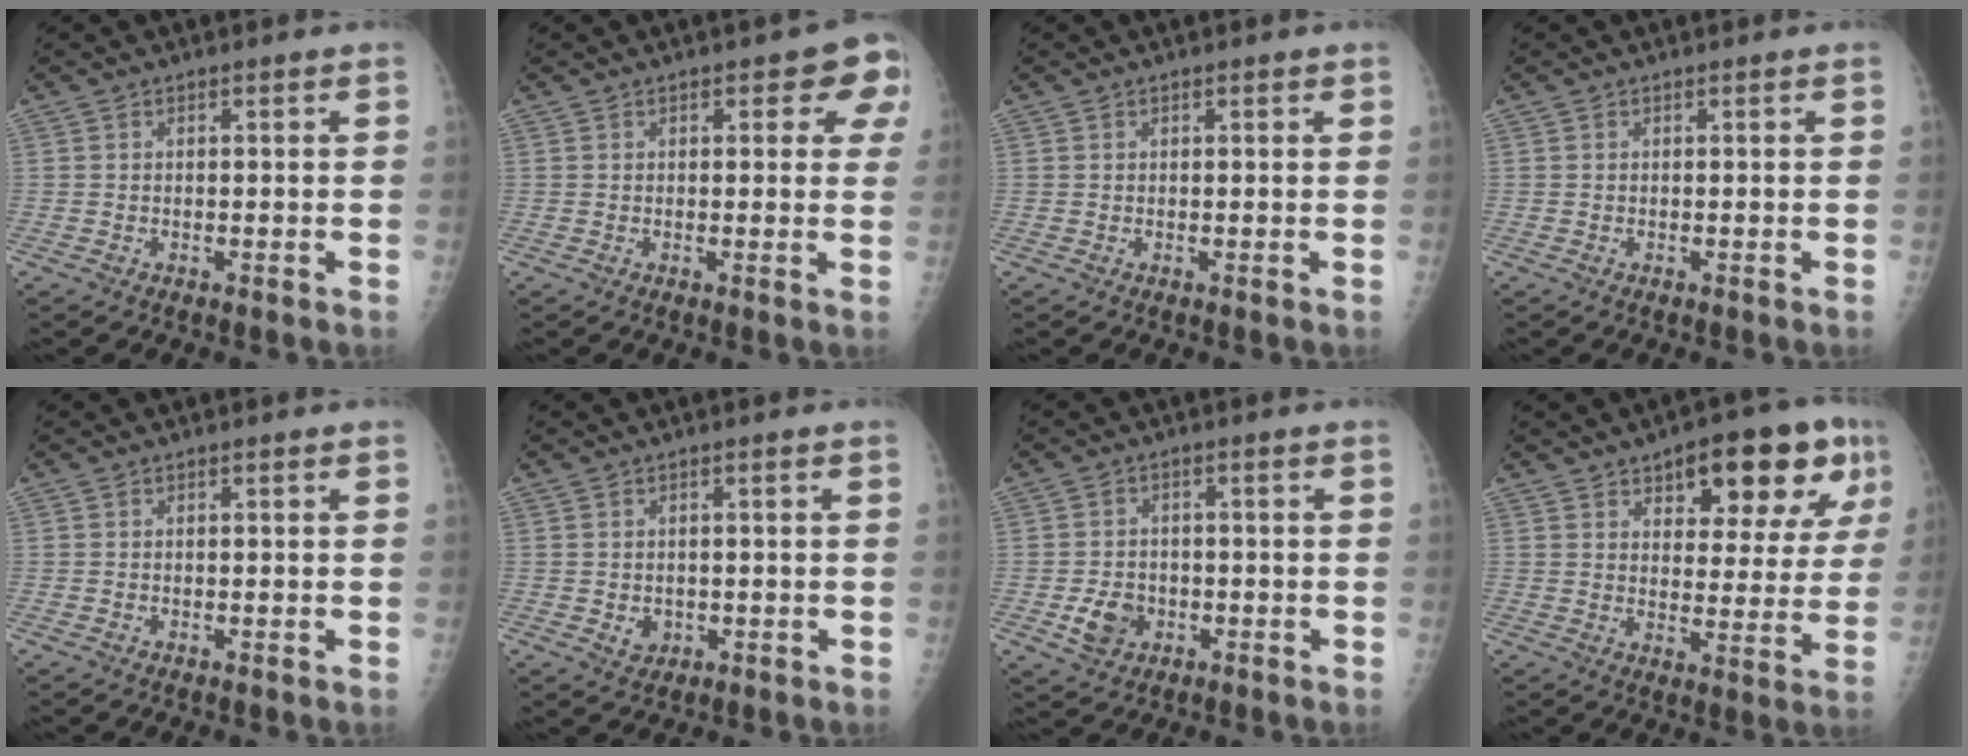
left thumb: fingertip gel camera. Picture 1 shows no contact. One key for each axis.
{"total": 6.6, "fx": 2.6, "fy": 3.0, "fz": 5.2, "tx": -0.025, "ty": -0.003, "tz": 0.020}
{"total": 0.6, "fx": 0.3, "fy": 0.3, "fz": 0.4, "tx": -0.005, "ty": 0.000, "tz": 0.004}
{"total": 0.0}
{"total": 0.0}
{"total": 2.6, "fx": -0.5, "fy": 2.2, "fz": 1.1, "tx": -0.005, "ty": 0.000, "tz": 0.002}
{"total": 5.5, "fx": -1.9, "fy": 4.4, "fz": 2.6, "tx": -0.033, "ty": 0.008, "tz": -0.026}
{"total": 17.1, "fx": 8.6, "fy": 7.1, "fz": 12.9, "tx": -0.131, "ty": -0.020, "tz": 0.120}